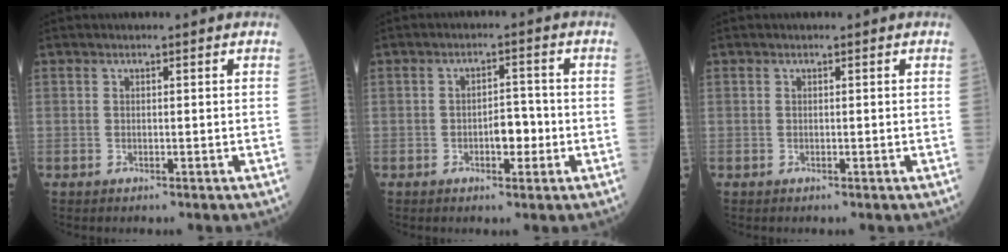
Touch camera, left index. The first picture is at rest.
{"total": 3.8, "force": [-1.4, 1.7, 3.0], "torque": [-0.040, 0.005, -0.024]}
{"total": 0.0}